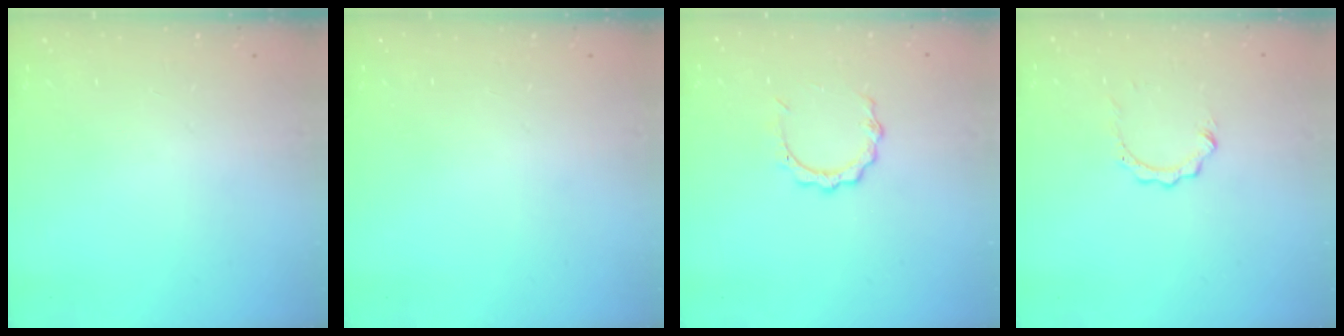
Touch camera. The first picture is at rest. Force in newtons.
{"total": 0.0}
{"total": 4.9, "press": 4.9, "slide": 0.5}
{"total": 2.3, "press": 2.3, "slide": 0.2}